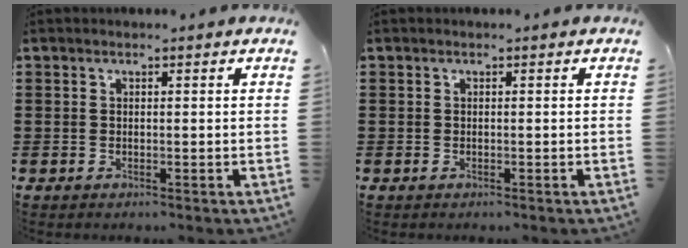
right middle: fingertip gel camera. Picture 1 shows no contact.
{"total": 0.0}